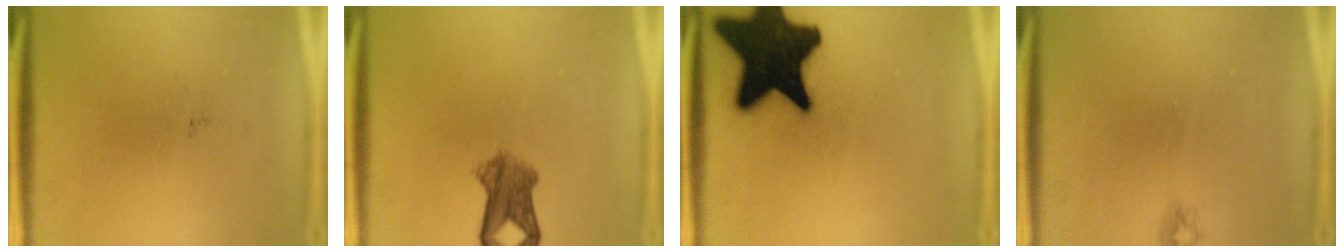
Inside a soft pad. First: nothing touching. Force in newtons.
{"total": 5.1}
{"total": 19.8}
{"total": 0.6}